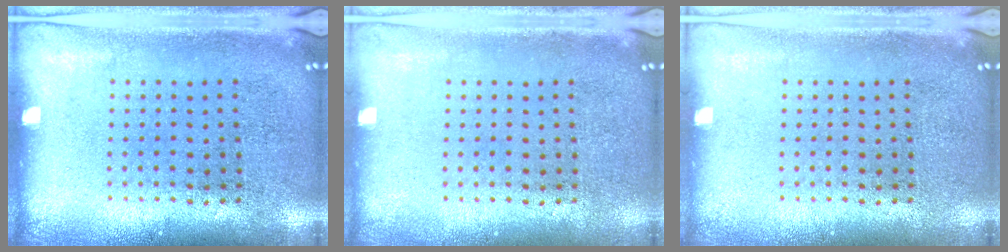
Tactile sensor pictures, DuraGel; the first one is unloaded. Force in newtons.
{"total": 0.0}
{"total": 0.0}